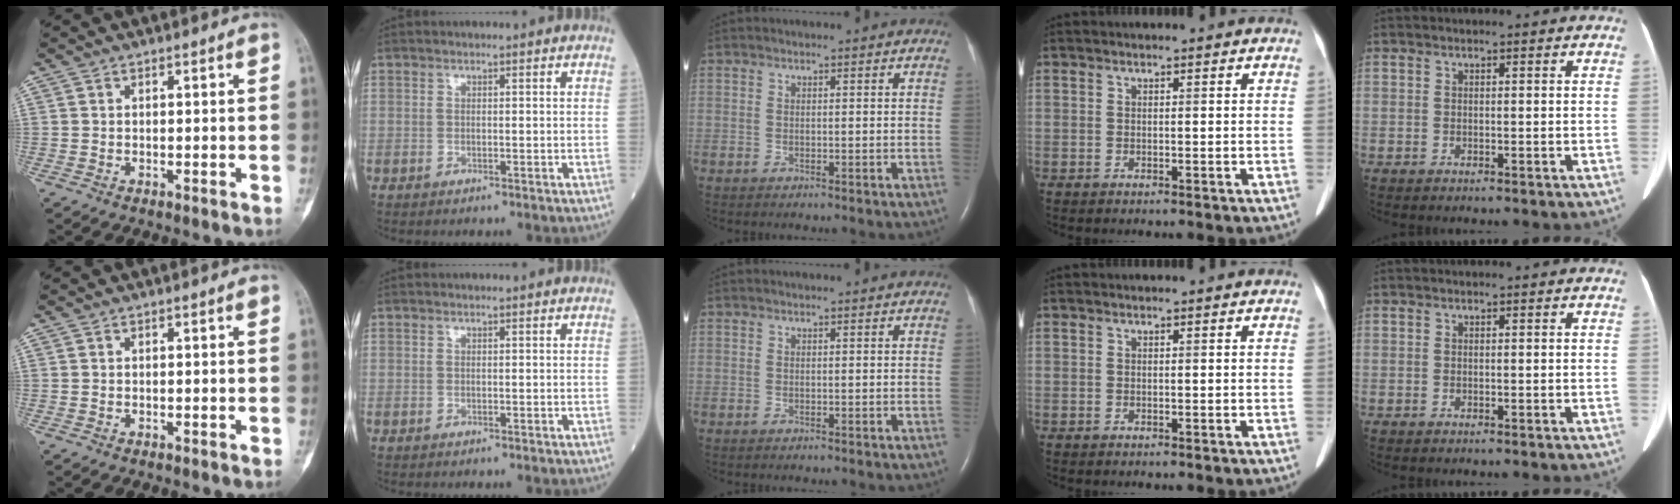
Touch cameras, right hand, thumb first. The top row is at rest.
{}